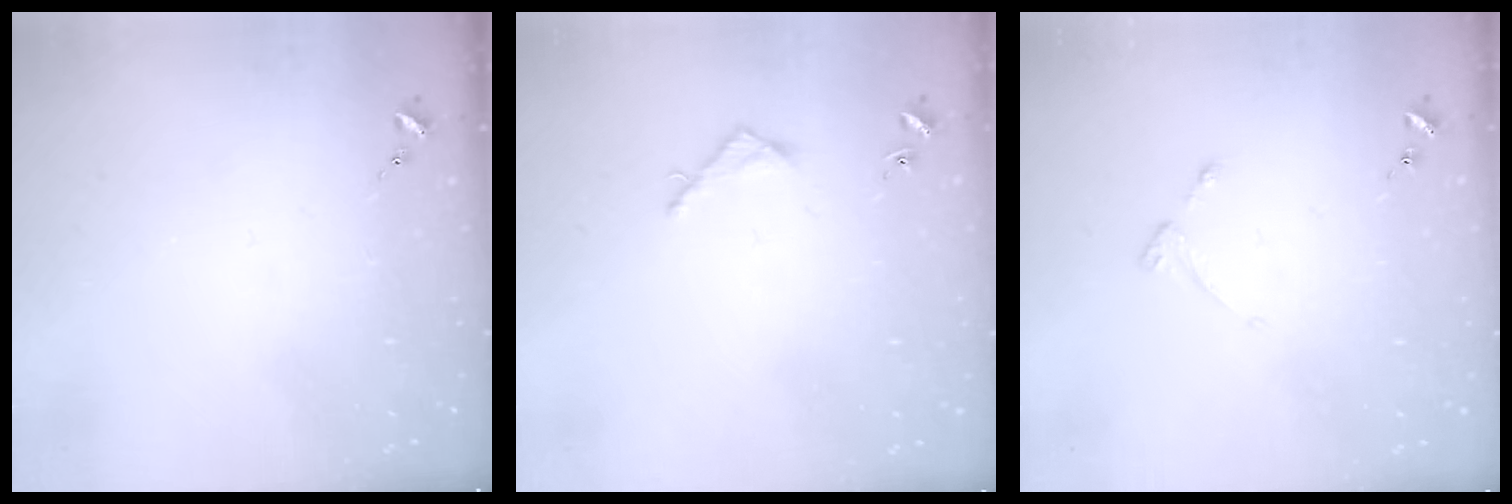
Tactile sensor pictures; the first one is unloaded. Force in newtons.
{"total": 3.3, "press": 3.3, "slide": 0.3}
{"total": 2.6, "press": 2.6, "slide": 0.5}